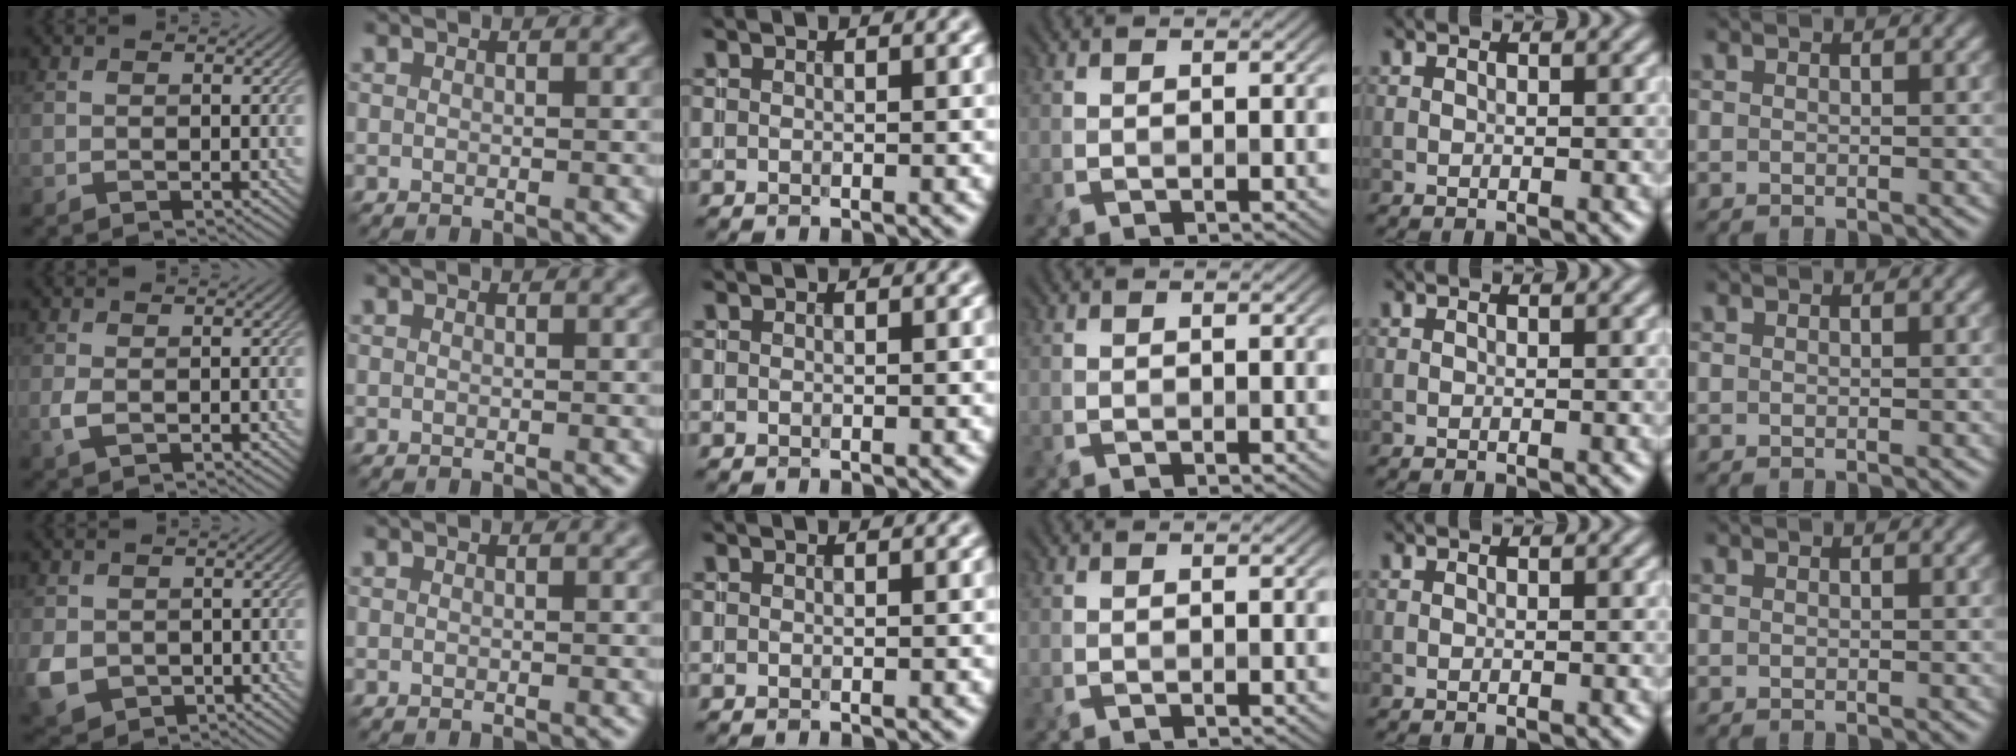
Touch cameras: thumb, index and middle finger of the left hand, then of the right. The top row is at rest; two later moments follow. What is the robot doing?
{"motion": "insert", "object": "file holder"}